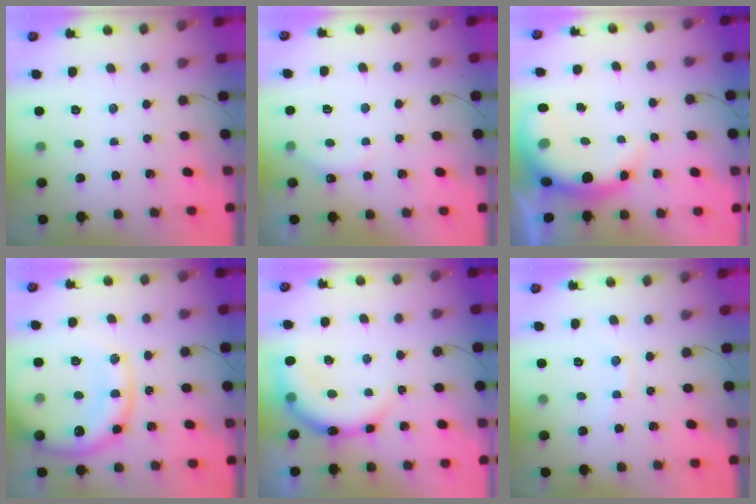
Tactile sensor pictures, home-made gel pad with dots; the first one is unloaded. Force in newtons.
{"total": 5.3, "press": 5.2, "slide": 1.1}
{"total": 10.5, "press": 10.1, "slide": 2.7}
{"total": 18.3, "press": 18.1, "slide": 2.7}
{"total": 10.9, "press": 10.8, "slide": 1.5}
{"total": 3.1, "press": 3.0, "slide": 0.8}